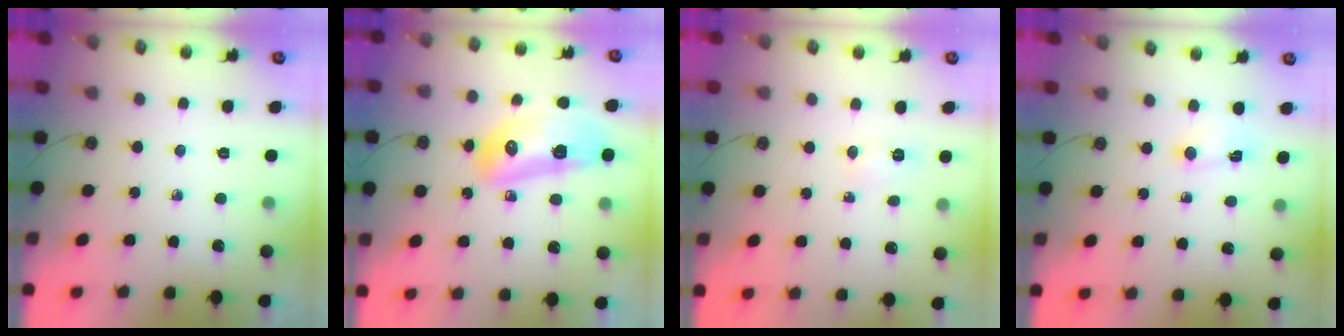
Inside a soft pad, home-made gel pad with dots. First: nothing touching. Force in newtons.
{"total": 15.4, "press": 15.2, "slide": 2.4}
{"total": 4.2, "press": 4.2, "slide": 0.6}
{"total": 2.5, "press": 2.5, "slide": 0.4}